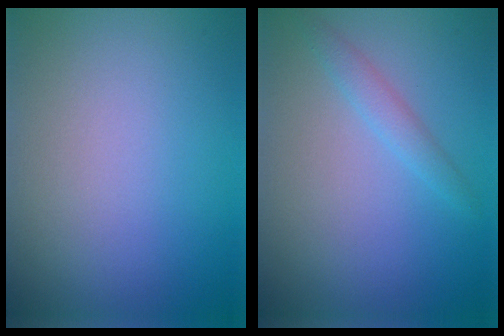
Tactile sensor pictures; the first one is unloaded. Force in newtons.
{"total": 1.6, "press": 1.6, "slide": 0.1}